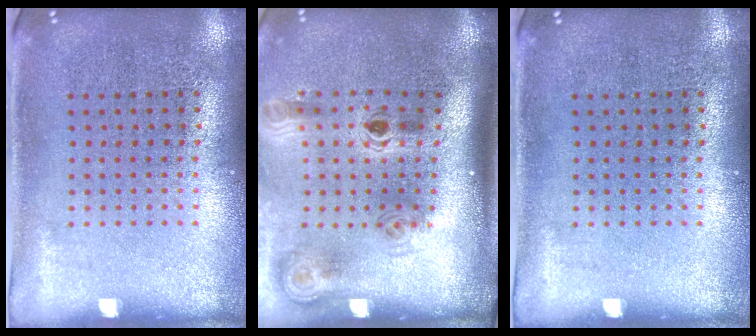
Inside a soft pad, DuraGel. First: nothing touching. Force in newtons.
{"total": 2.1, "press": 1.4, "slide": 1.5}
{"total": 0.0}